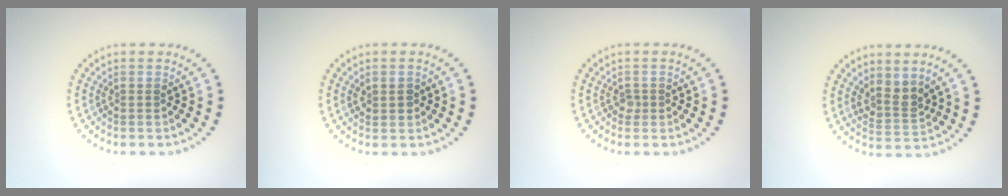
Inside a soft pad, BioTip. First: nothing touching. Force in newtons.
{"total": 1.5, "press": 1.4, "slide": 0.4}
{"total": 0.8, "press": 0.6, "slide": 0.5}
{"total": 2.3, "press": 1.8, "slide": 1.4}